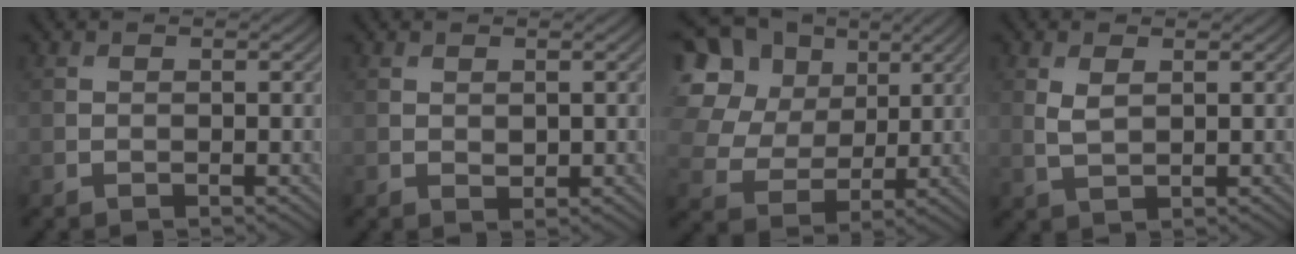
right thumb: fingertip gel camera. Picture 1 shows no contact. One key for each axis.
{"total": 0.8, "fx": 0.3, "fy": 0.5, "fz": 0.6, "tx": -0.010, "ty": -0.003, "tz": 0.010}
{"total": 17.2, "fx": 7.4, "fy": 13.2, "fz": 8.3, "tx": -0.260, "ty": 0.045, "tz": 0.167}
{"total": 2.4, "fx": 0.9, "fy": 1.1, "fz": 1.9, "tx": -0.050, "ty": -0.003, "tz": 0.022}